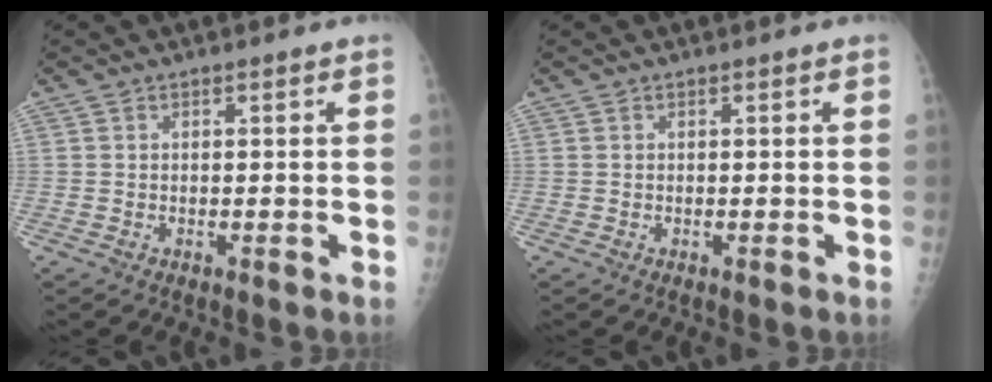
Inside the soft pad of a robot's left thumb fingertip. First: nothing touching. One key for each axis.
{"total": 0.0}